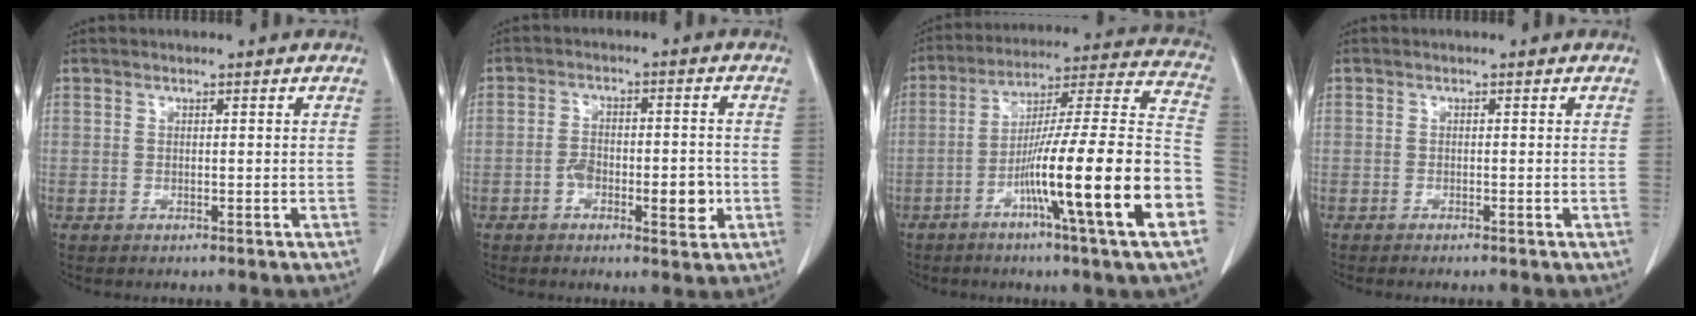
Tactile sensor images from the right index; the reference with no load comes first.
{"total": 7.0, "force": [-2.2, 2.9, 5.9], "torque": [-0.086, 0.008, -0.030]}
{"total": 22.7, "force": [-8.1, -0.5, 21.1], "torque": [-0.284, -0.005, -0.137]}
{"total": 0.9, "force": [-0.8, -0.1, 0.5], "torque": [-0.010, -0.001, -0.012]}